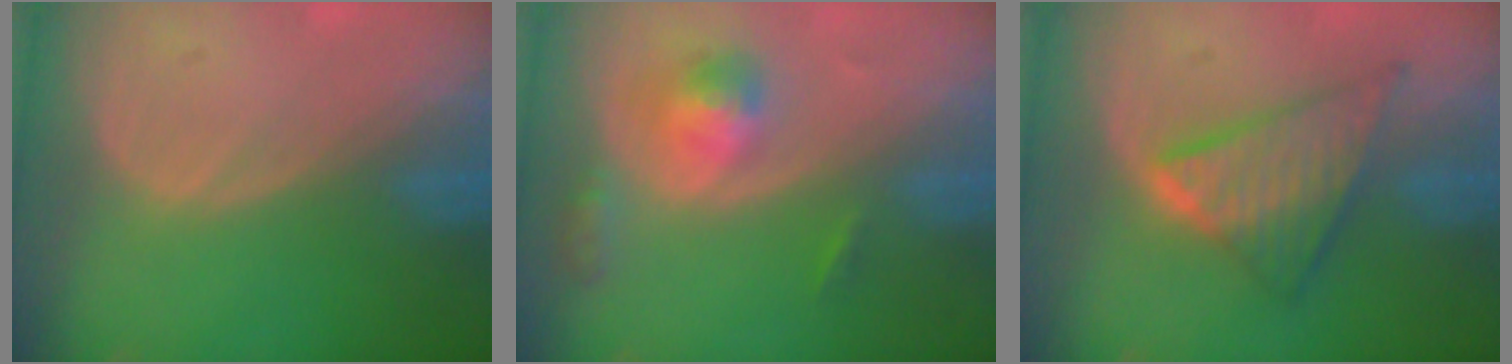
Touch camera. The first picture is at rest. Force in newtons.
{"total": 5.1, "press": 4.7, "slide": 1.9}
{"total": 7.8, "press": 7.8, "slide": 0.4}